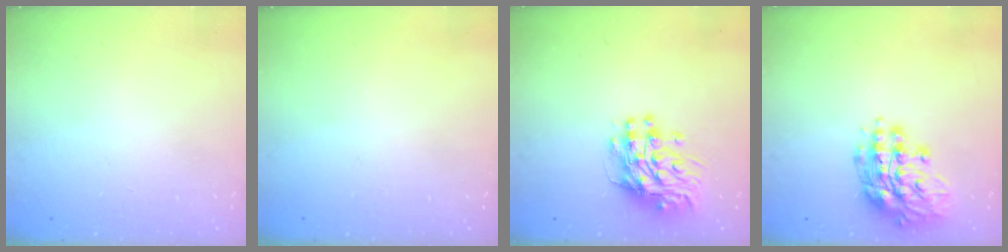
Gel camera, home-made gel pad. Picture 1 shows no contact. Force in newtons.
{"total": 0.0}
{"total": 10.7, "press": 10.7, "slide": 0.9}
{"total": 15.2, "press": 15.2, "slide": 0.8}